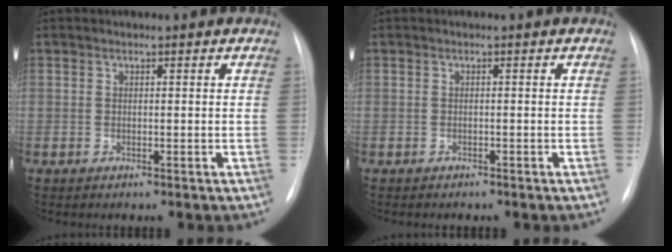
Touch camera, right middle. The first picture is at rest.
{"total": 1.4, "force": [-1.2, 0.4, 0.6], "torque": [-0.013, -0.003, -0.013]}